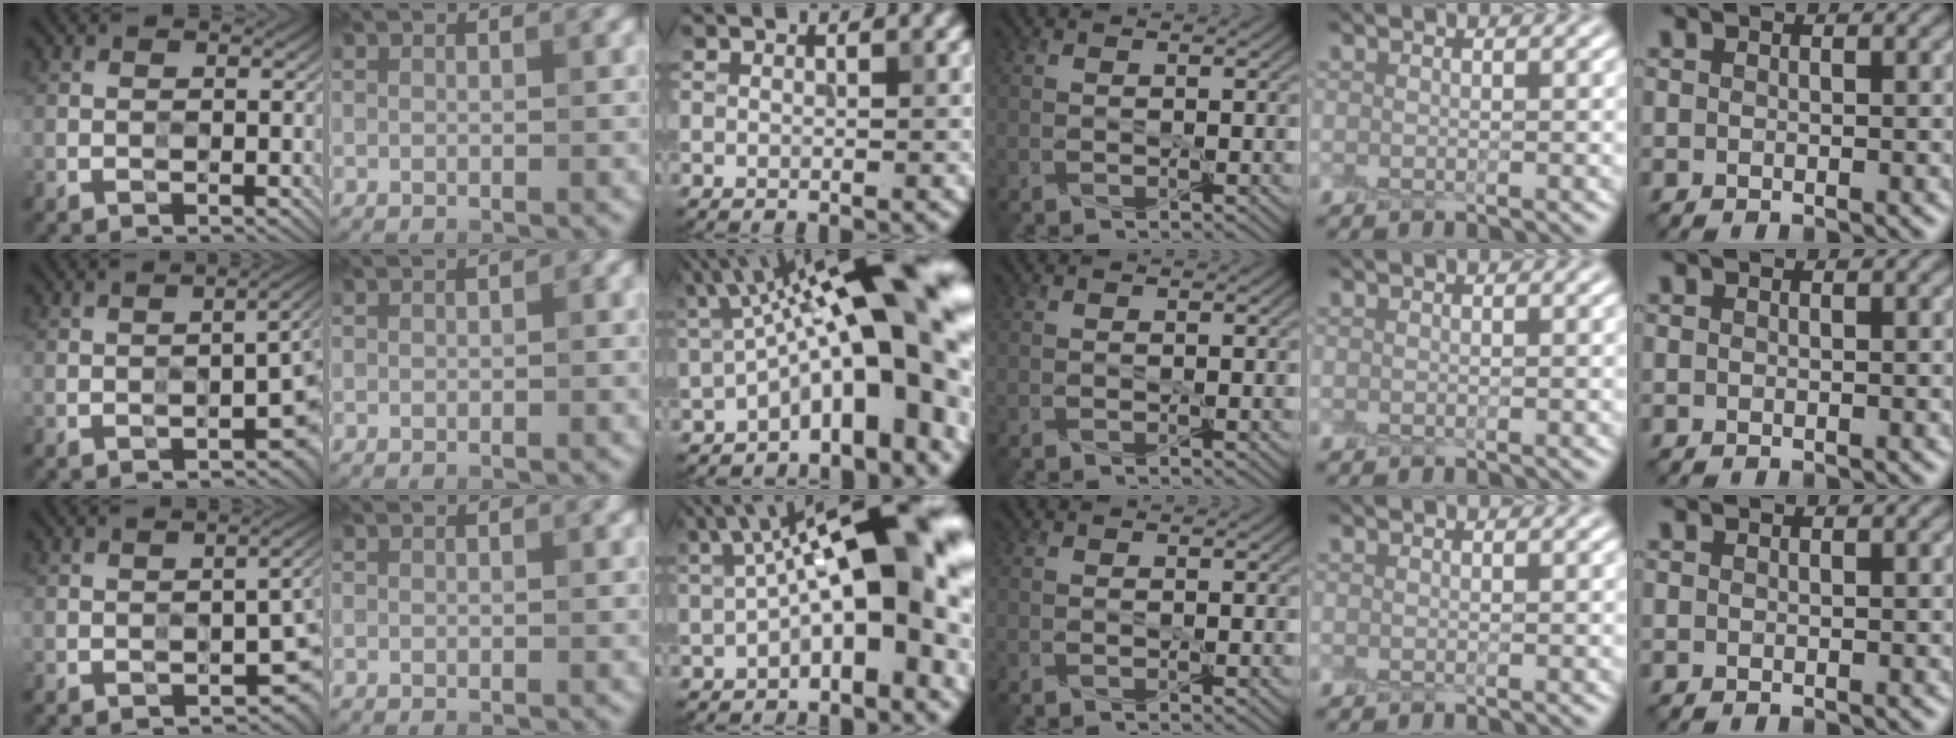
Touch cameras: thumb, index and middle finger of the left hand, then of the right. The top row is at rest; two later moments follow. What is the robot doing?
{"motion": "peel", "object": "aluminum foil"}